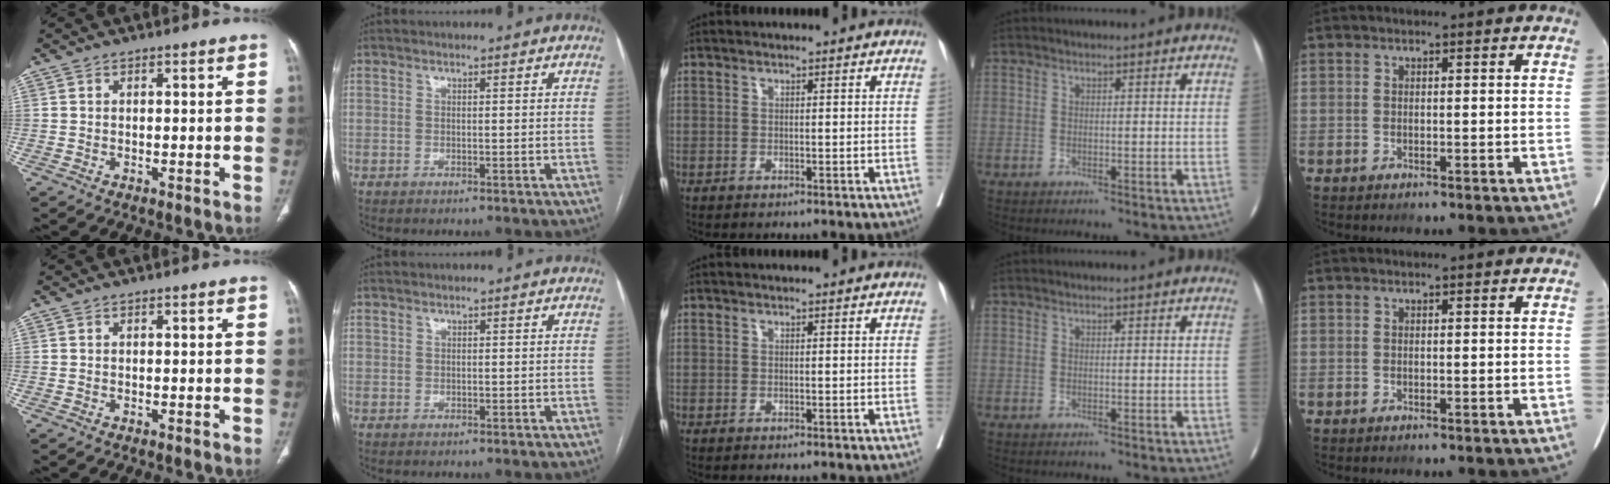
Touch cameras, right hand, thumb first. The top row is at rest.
{}